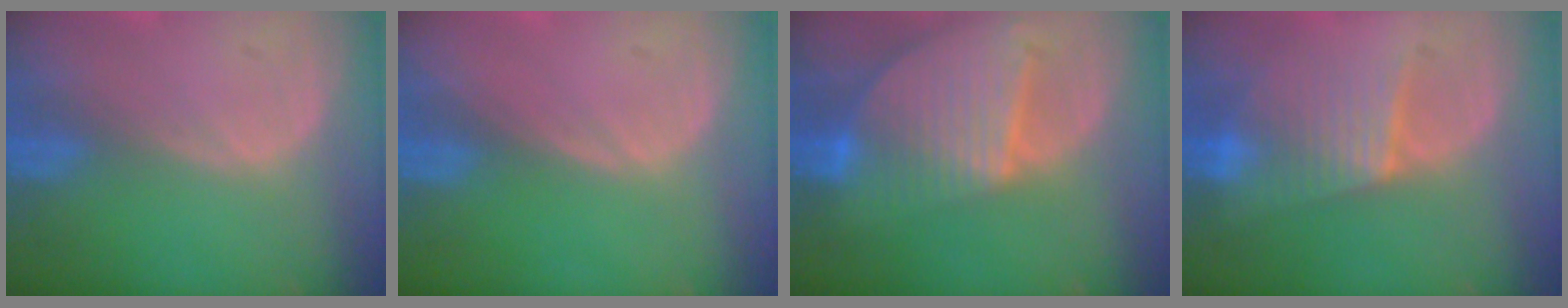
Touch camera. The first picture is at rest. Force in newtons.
{"total": 0.0}
{"total": 9.6, "press": 8.3, "slide": 4.8}
{"total": 6.4, "press": 6.3, "slide": 0.7}